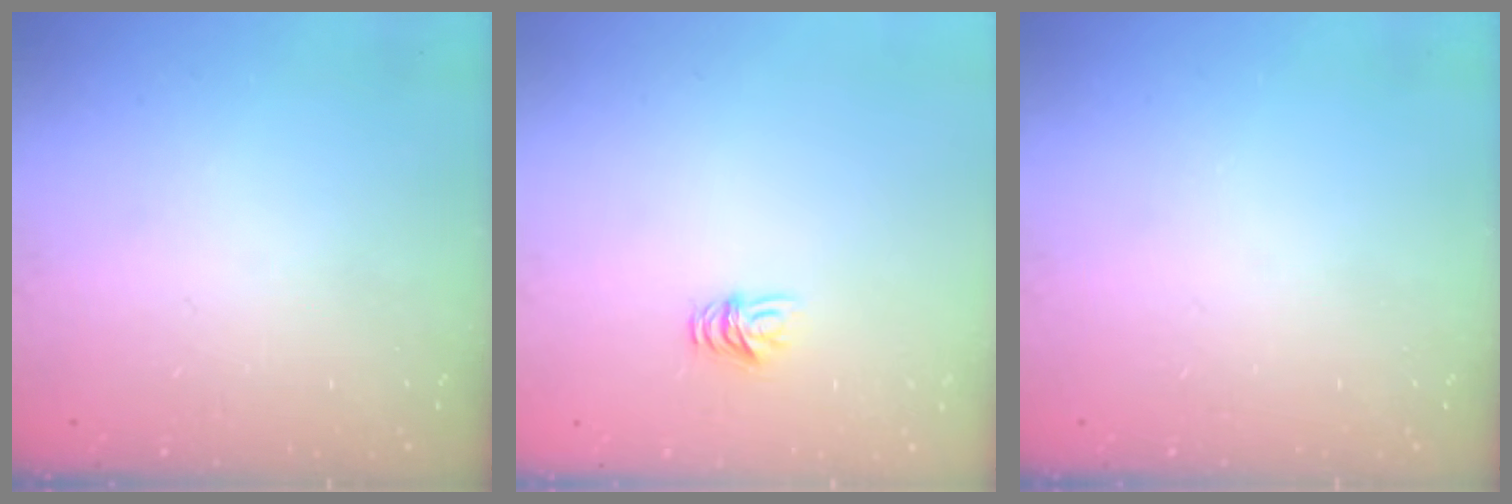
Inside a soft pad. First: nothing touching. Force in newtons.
{"total": 5.1, "press": 5.0, "slide": 0.4}
{"total": 0.0}